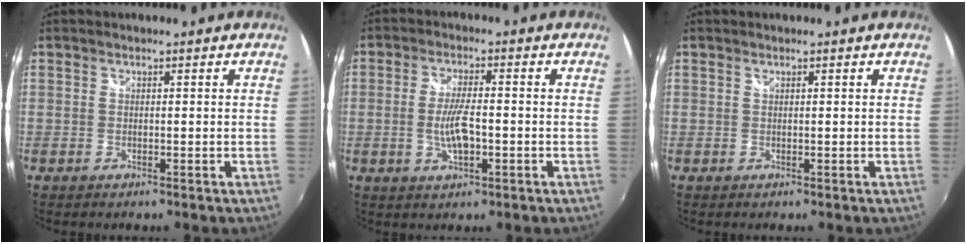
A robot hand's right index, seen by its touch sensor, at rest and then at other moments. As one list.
[{"total": 6.0, "force": [-1.3, 1.7, 5.6], "torque": [-0.111, -0.003, -0.023]}, {"total": 0.0}]